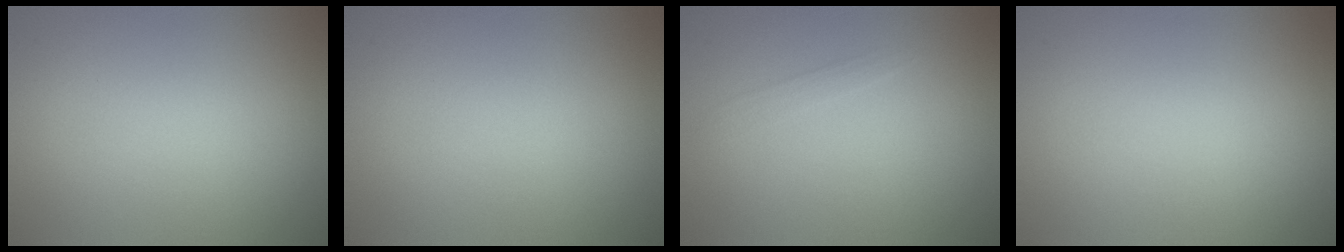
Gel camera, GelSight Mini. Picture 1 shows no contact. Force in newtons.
{"total": 0.0}
{"total": 0.8, "press": 0.8, "slide": 0.1}
{"total": 0.0}